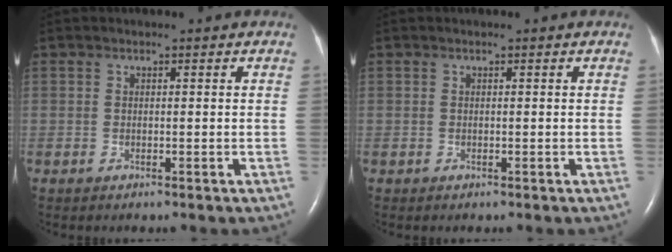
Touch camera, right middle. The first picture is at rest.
{"total": 0.0}